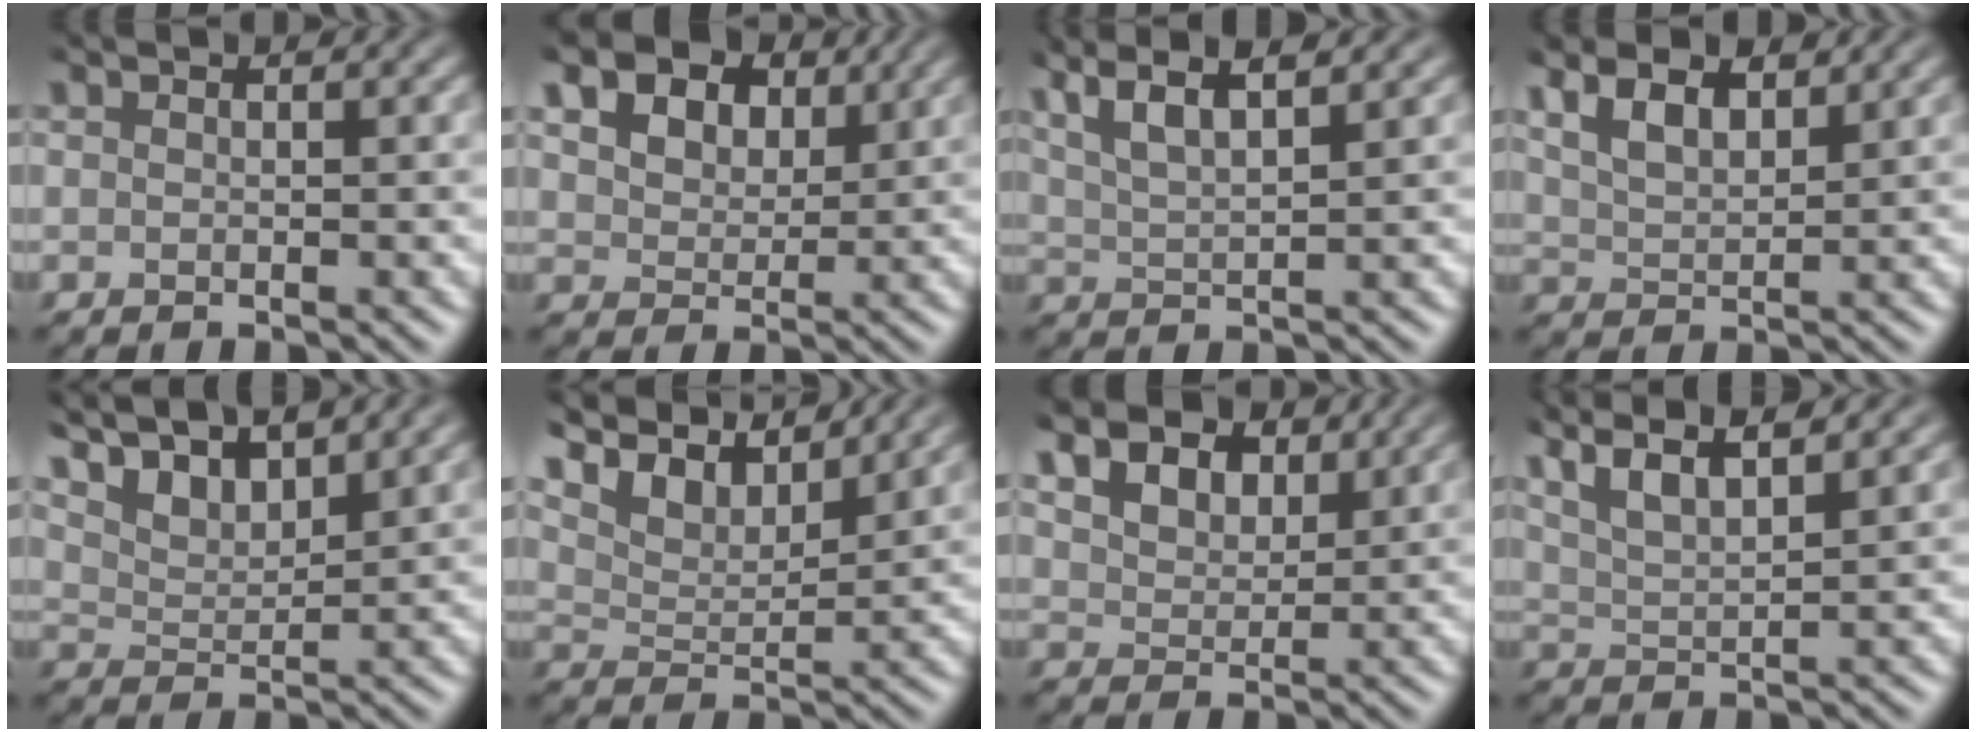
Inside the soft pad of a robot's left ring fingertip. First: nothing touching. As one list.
[{"total": 11.0, "force": [5.9, 7.1, 6.1], "torque": [-0.115, 0.039, 0.087]}, {"total": 5.1, "force": [3.3, 1.2, 3.7], "torque": [-0.070, 0.029, 0.047]}, {"total": 4.4, "force": [2.8, 1.7, 2.9], "torque": [-0.065, 0.014, 0.049]}, {"total": 7.8, "force": [6.0, 2.9, 4.0], "torque": [-0.091, 0.023, 0.096]}, {"total": 8.5, "force": [7.4, 2.1, 3.6], "torque": [-0.095, 0.009, 0.107]}, {"total": 9.6, "force": [5.6, 5.9, 5.0], "torque": [-0.112, 0.031, 0.088]}, {"total": 7.4, "force": [5.2, 2.2, 4.7], "torque": [-0.084, 0.033, 0.065]}]